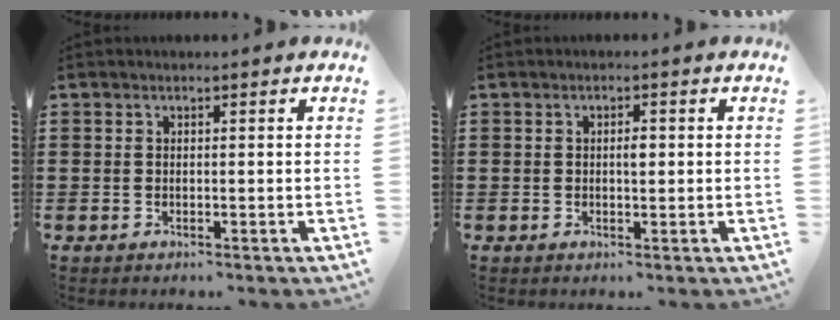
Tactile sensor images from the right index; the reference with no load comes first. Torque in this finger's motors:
{"motor_torque": [0.43, -0.28, 0.04, 0.05]}